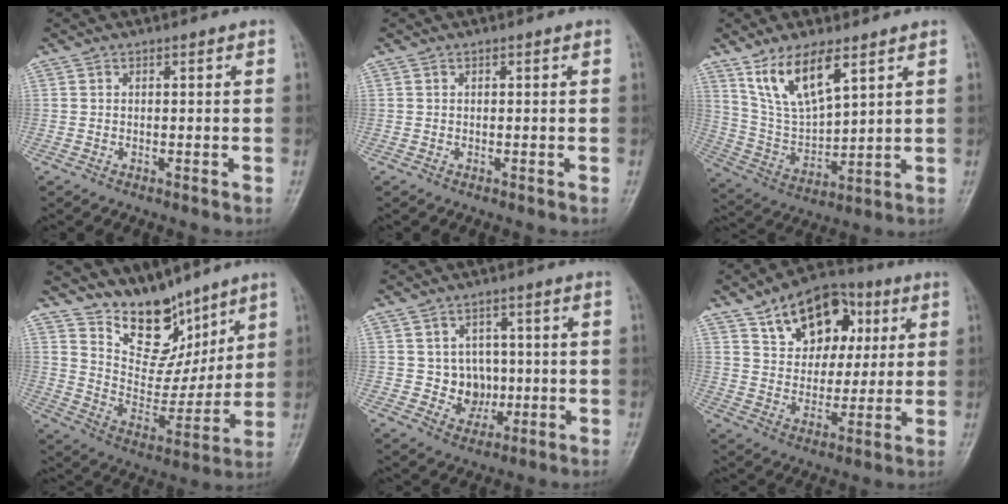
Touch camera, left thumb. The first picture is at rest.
{"total": 0.0}
{"total": 12.0, "force": [7.2, 4.4, 8.6], "torque": [-0.153, -0.033, 0.155]}
{"total": 14.4, "force": [11.0, 7.9, 5.1], "torque": [-0.032, -0.074, 0.202]}
{"total": 6.5, "force": [0.0, 6.0, 2.7], "torque": [0.002, 0.007, 0.006]}
{"total": 16.1, "force": [7.1, 10.9, 9.5], "torque": [-0.102, -0.009, 0.118]}